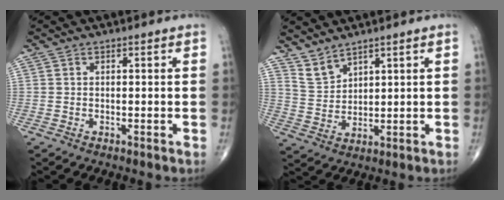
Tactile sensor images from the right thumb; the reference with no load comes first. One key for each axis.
{"total": 4.4, "fx": 4.0, "fy": 1.4, "fz": 1.2, "tx": -0.020, "ty": -0.027, "tz": 0.092}